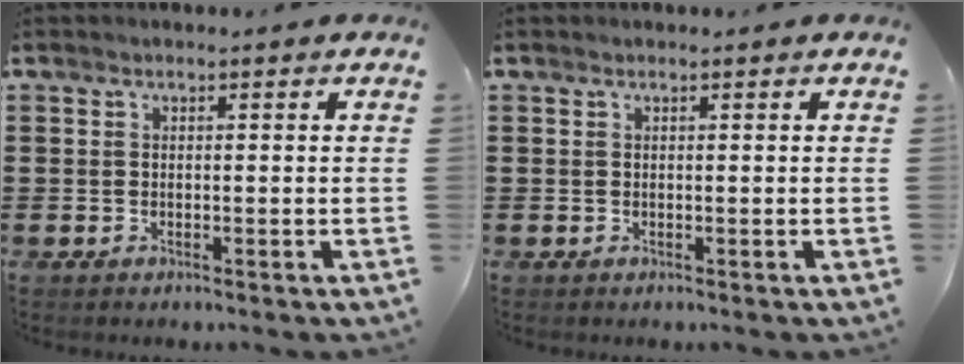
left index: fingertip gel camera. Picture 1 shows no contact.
{"total": 0.0}